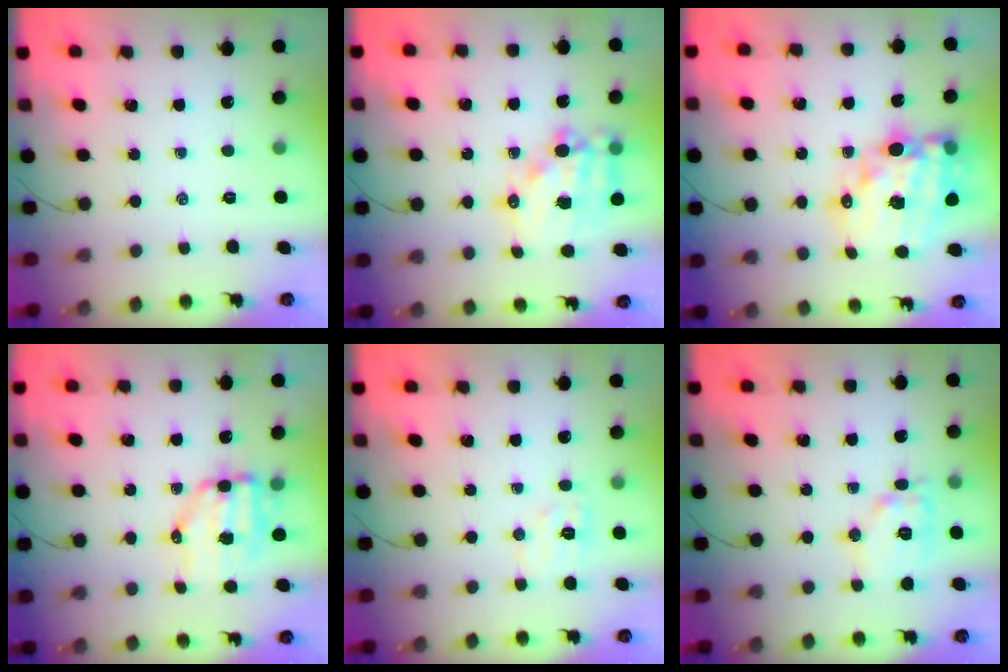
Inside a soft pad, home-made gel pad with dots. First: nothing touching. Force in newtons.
{"total": 15.4, "press": 15.1, "slide": 3.4}
{"total": 20.3, "press": 19.7, "slide": 4.9}
{"total": 8.0, "press": 7.8, "slide": 1.8}
{"total": 7.4, "press": 7.3, "slide": 1.5}
{"total": 11.7, "press": 11.7, "slide": 0.6}